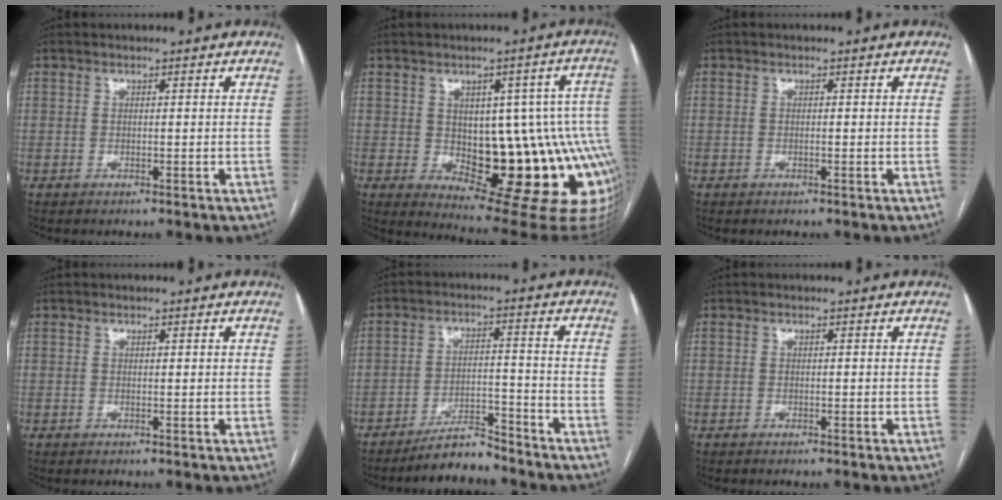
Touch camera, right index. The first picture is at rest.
{"total": 20.0, "force": [-3.0, 7.6, 18.2], "torque": [-0.137, 0.025, -0.013]}
{"total": 0.0}
{"total": 0.5, "force": [0.3, 0.2, 0.4], "torque": [-0.008, 0.002, 0.003]}
{"total": 5.7, "force": [-5.5, 1.1, 1.5], "torque": [-0.021, 0.000, -0.097]}
{"total": 0.0}